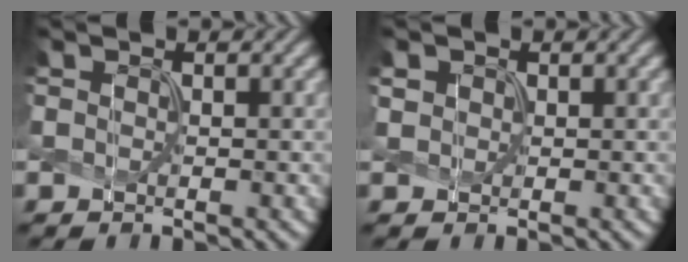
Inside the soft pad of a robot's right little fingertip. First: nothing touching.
{"total": 1.0, "force": [0.4, 0.9, 0.2], "torque": [-0.006, 0.001, 0.009]}